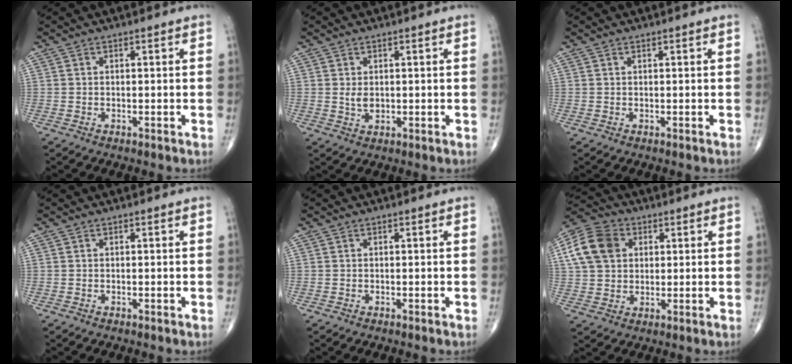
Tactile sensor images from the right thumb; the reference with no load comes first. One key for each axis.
{"total": 2.2, "fx": 0.4, "fy": 1.3, "fz": 1.7, "tx": -0.020, "ty": -0.006, "tz": 0.010}
{"total": 0.0}
{"total": 0.0}
{"total": 0.0}
{"total": 11.7, "fx": 3.3, "fy": 9.1, "fz": 6.6, "tx": -0.112, "ty": 0.009, "tz": 0.054}